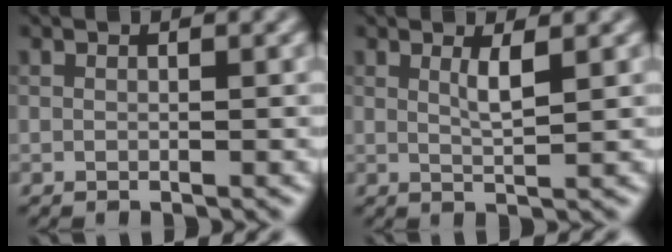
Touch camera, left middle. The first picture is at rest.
{"total": 1.7, "force": [0.7, 0.2, 1.5], "torque": [-0.029, -0.003, 0.010]}